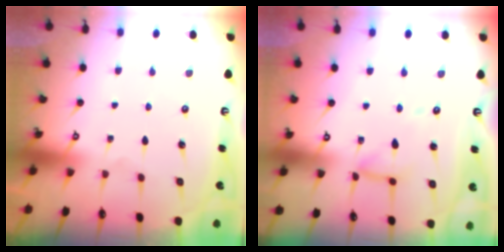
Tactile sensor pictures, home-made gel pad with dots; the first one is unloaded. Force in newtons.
{"total": 10.4, "press": 10.4, "slide": 0.9}